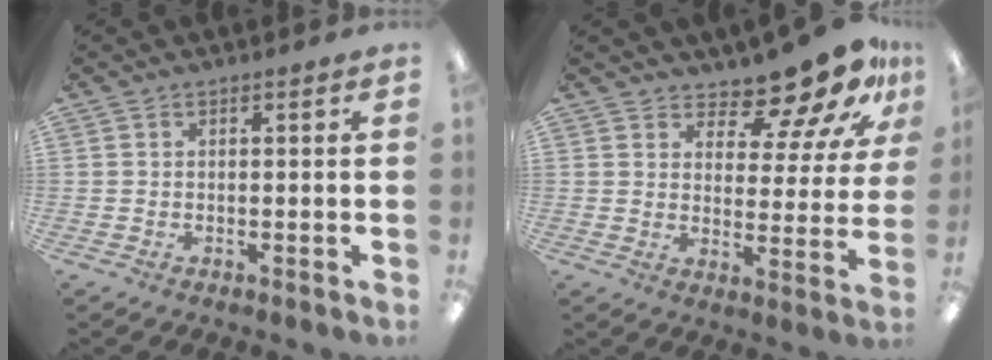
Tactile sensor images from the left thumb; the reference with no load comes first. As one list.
[{"total": 12.9, "force": [11.2, 4.1, 5.0], "torque": [-0.082, -0.088, 0.196]}]